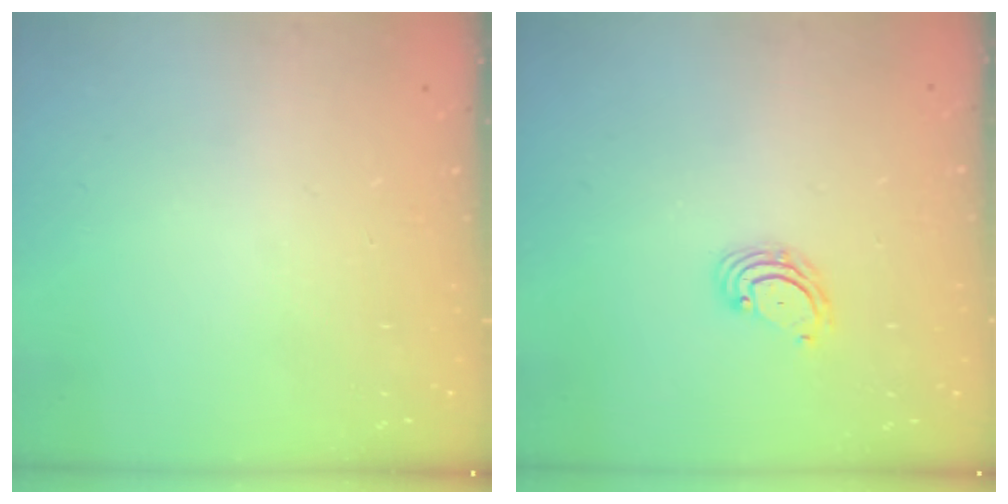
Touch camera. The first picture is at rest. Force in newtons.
{"total": 2.8, "press": 2.8, "slide": 0.3}